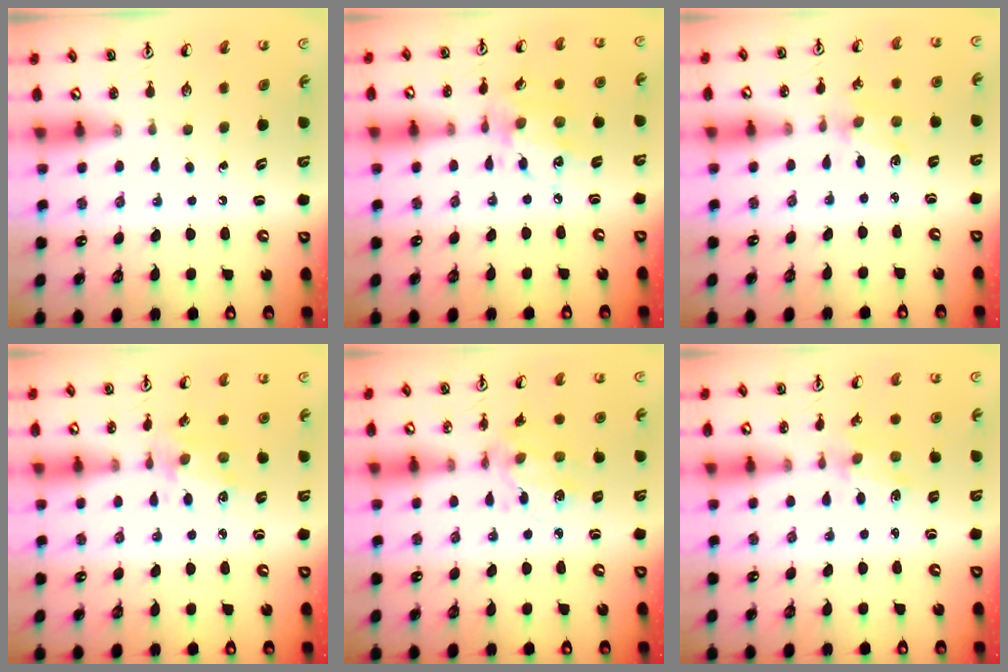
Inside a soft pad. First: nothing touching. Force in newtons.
{"total": 10.8, "press": 10.8, "slide": 0.7}
{"total": 1.6, "press": 1.5, "slide": 0.4}
{"total": 5.1, "press": 4.9, "slide": 1.4}
{"total": 6.6, "press": 6.5, "slide": 1.5}
{"total": 1.1, "press": 1.1, "slide": 0.3}